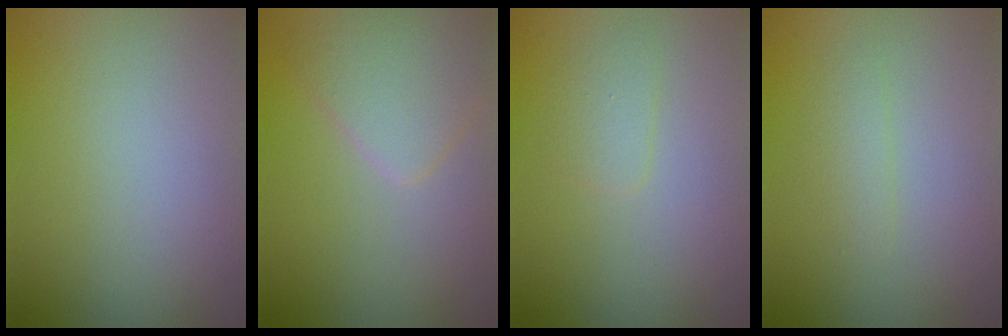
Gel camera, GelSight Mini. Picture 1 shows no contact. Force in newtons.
{"total": 3.4, "press": 3.4, "slide": 0.1}
{"total": 1.3, "press": 1.3, "slide": 0.1}
{"total": 1.2, "press": 1.2, "slide": 0.1}